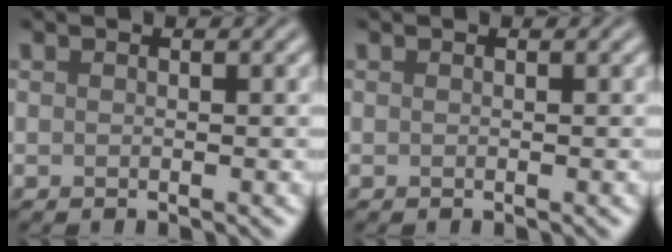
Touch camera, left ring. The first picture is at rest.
{"total": 0.0}